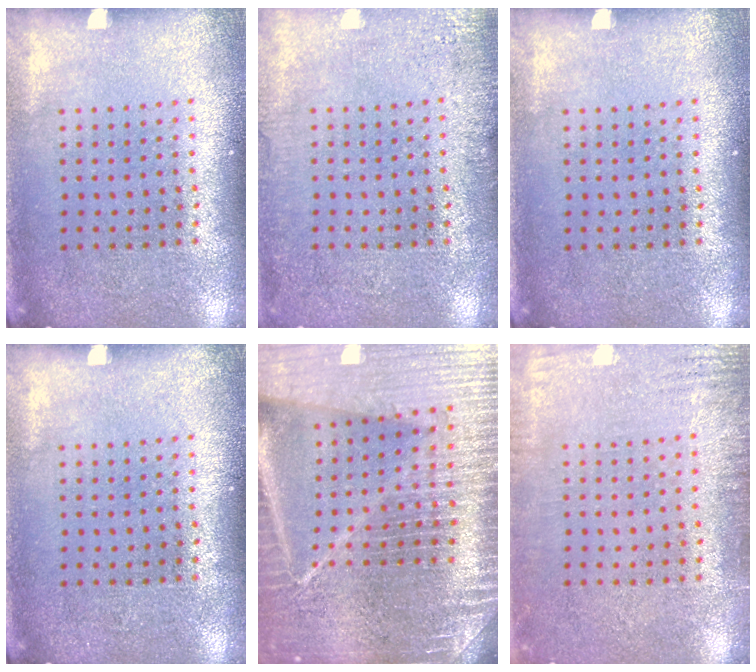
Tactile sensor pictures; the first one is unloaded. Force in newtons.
{"total": 2.5, "press": 2.4, "slide": 0.5}
{"total": 0.0}
{"total": 0.0}
{"total": 6.3, "press": 5.5, "slide": 3.0}
{"total": 2.5, "press": 2.5, "slide": 0.4}